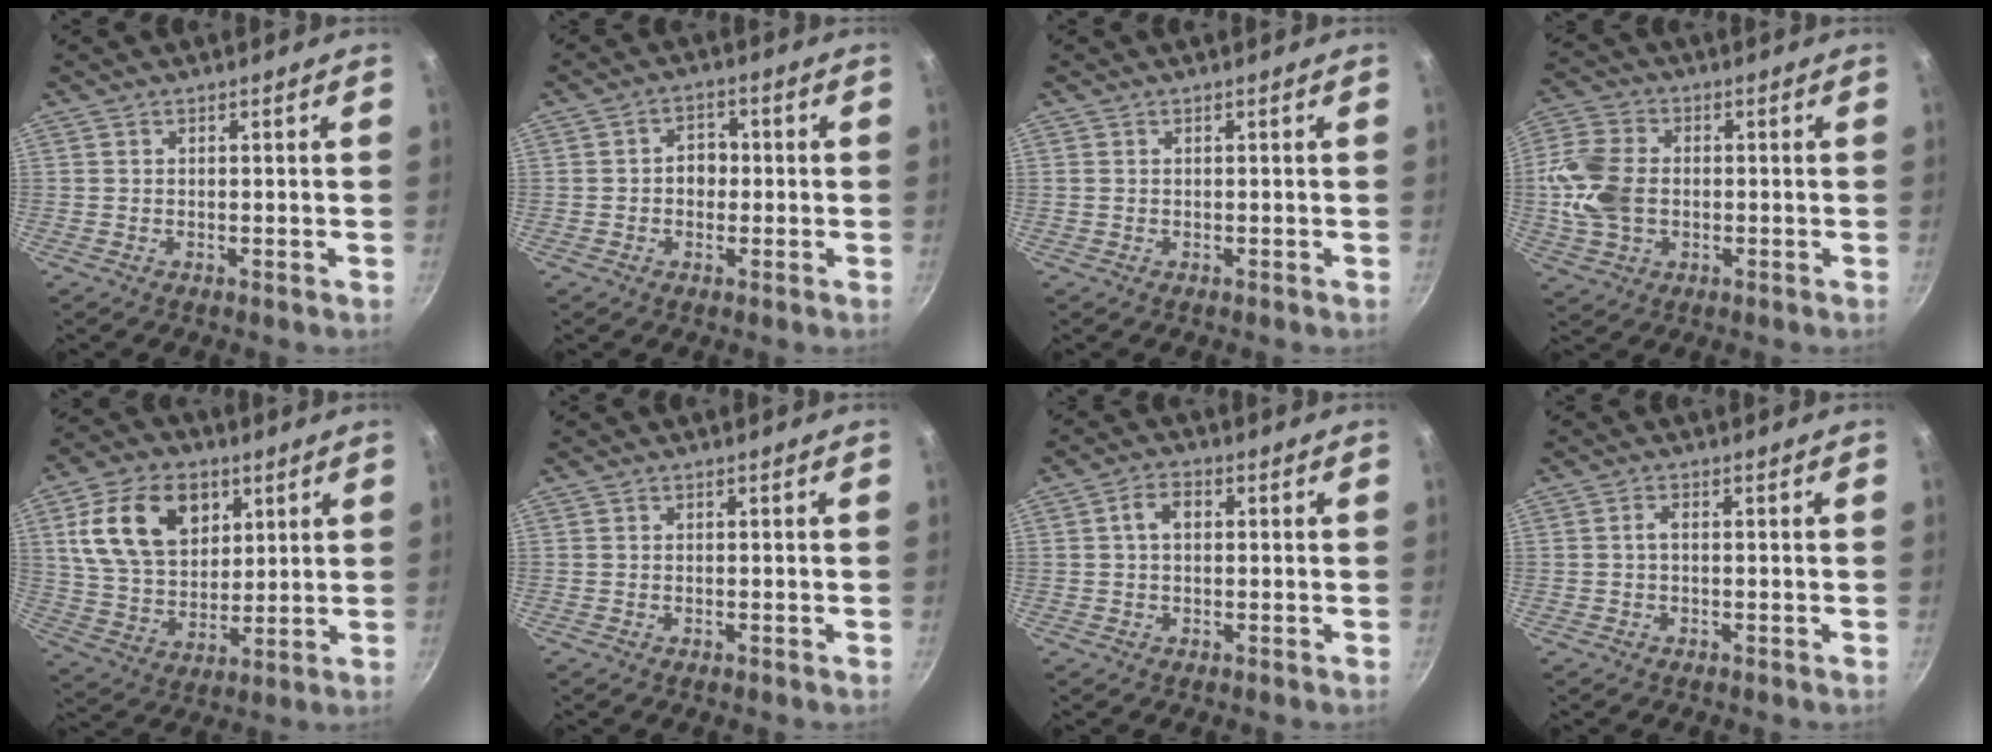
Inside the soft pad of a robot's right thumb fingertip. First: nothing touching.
{"total": 4.6, "force": [-0.2, 3.7, 2.8], "torque": [-0.013, 0.012, -0.007]}
{"total": 0.0}
{"total": 12.0, "force": [-0.5, 8.6, 8.3], "torque": [-0.159, 0.012, -0.018]}
{"total": 17.4, "force": [6.3, 12.0, 10.9], "torque": [-0.168, -0.010, 0.116]}
{"total": 0.0}
{"total": 4.1, "force": [0.5, 2.7, 3.0], "torque": [-0.049, 0.011, 0.003]}
{"total": 1.3, "force": [-0.2, 0.5, 1.1], "torque": [-0.029, 0.007, -0.006]}